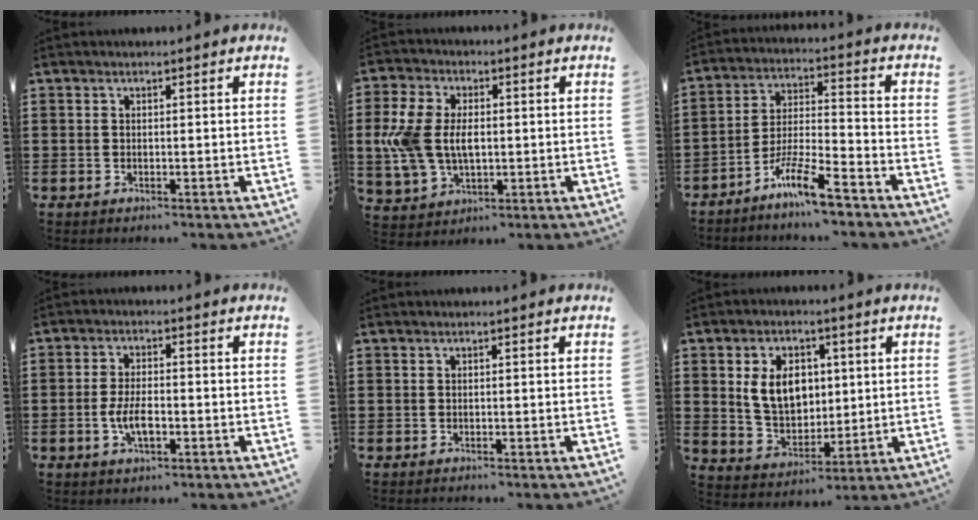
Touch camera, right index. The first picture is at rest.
{"total": 9.0, "force": [0.2, 5.8, 6.9], "torque": [-0.180, 0.003, -0.006]}
{"total": 9.2, "force": [-7.3, 0.9, 5.4], "torque": [-0.107, 0.008, -0.141]}
{"total": 4.8, "force": [-1.3, 2.0, 4.1], "torque": [-0.091, -0.001, -0.027]}
{"total": 0.0}
{"total": 8.2, "force": [1.7, 6.0, 5.4], "torque": [-0.112, 0.012, 0.028]}